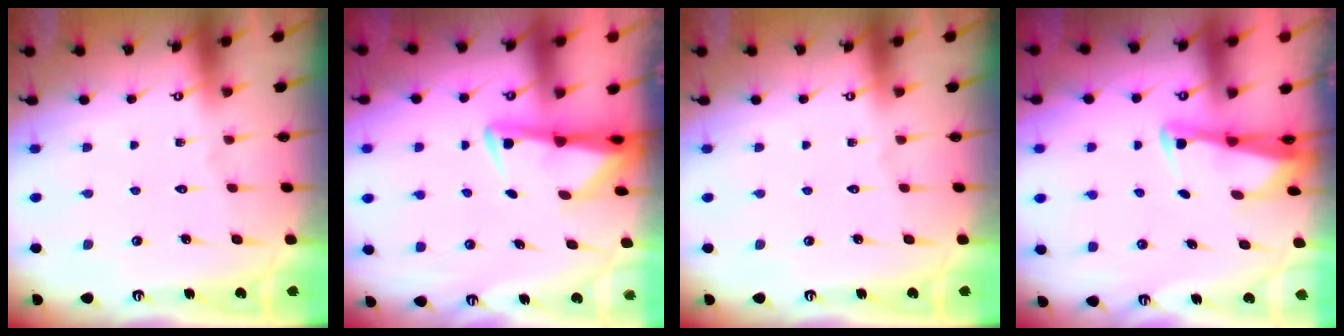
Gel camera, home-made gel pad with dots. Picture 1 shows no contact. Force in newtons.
{"total": 2.9, "press": 2.9, "slide": 0.4}
{"total": 0.0}
{"total": 2.4, "press": 2.4, "slide": 0.5}